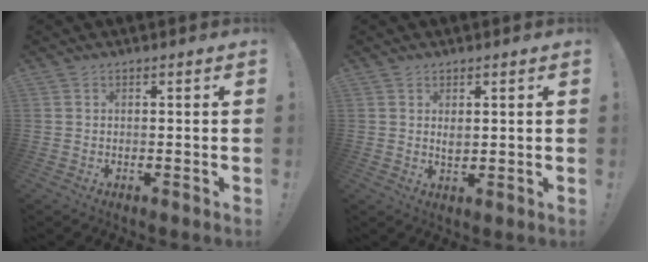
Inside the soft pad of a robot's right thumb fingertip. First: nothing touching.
{"total": 1.9, "force": [0.9, 1.2, 1.1], "torque": [-0.009, -0.005, 0.013]}